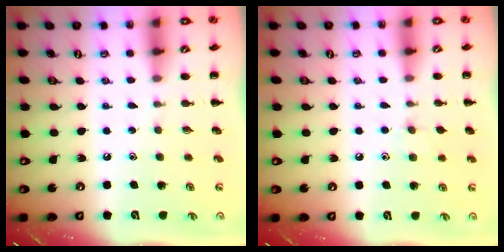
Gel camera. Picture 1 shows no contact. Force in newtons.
{"total": 5.3, "press": 5.1, "slide": 1.6}